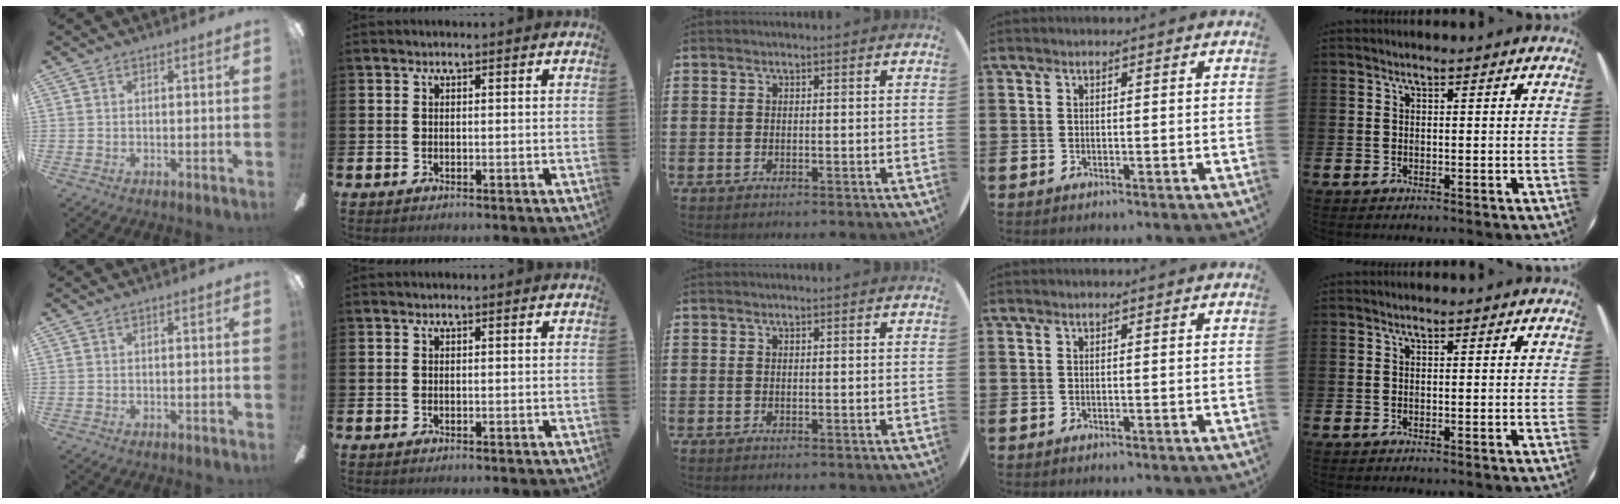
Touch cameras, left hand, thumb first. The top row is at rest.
{}